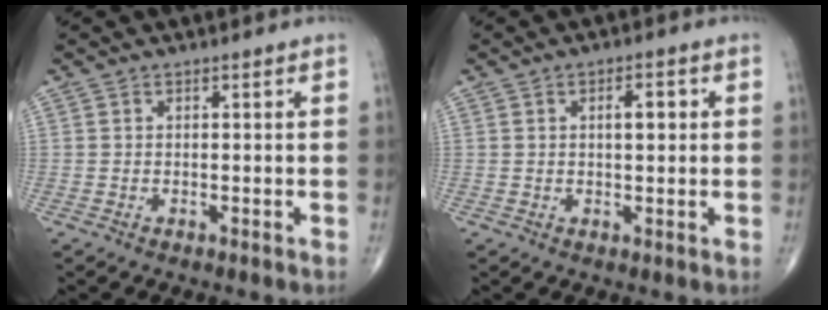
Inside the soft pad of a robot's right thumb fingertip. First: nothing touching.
{"total": 3.5, "force": [0.8, 1.4, 3.1], "torque": [-0.038, 0.001, 0.009]}